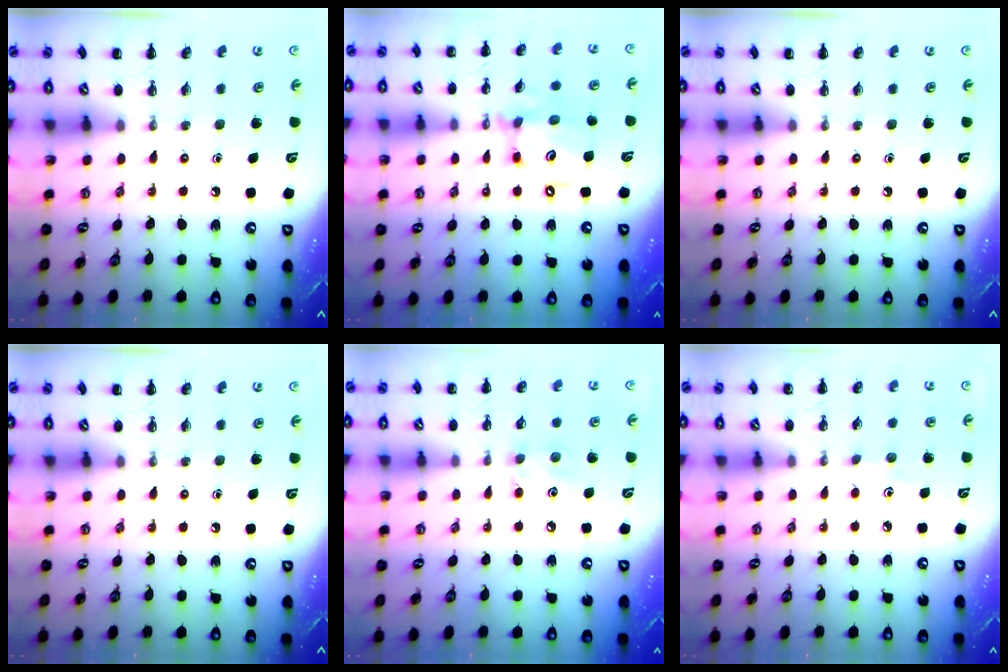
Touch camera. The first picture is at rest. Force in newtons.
{"total": 13.6, "press": 13.3, "slide": 2.6}
{"total": 0.0}
{"total": 0.0}
{"total": 6.9, "press": 6.8, "slide": 1.5}
{"total": 2.8, "press": 2.7, "slide": 0.8}